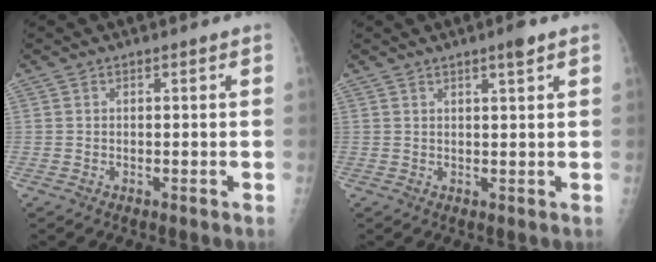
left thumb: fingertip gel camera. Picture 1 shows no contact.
{"total": 2.9, "force": [1.9, 0.2, 2.2], "torque": [-0.035, -0.008, 0.030]}